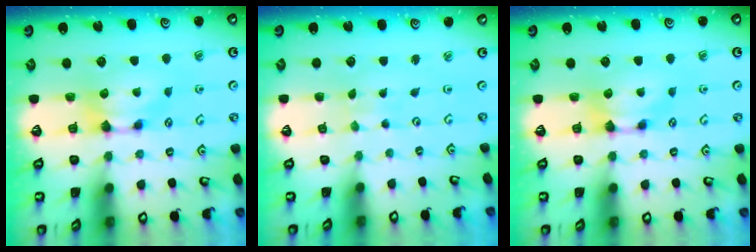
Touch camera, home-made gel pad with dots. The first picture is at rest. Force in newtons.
{"total": 5.9, "press": 5.9, "slide": 0.3}
{"total": 0.0}